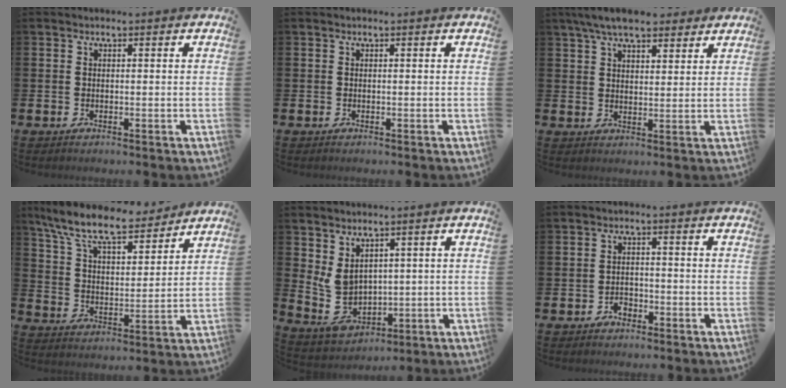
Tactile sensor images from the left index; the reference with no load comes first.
{"total": 0.0}
{"total": 6.9, "force": [6.1, 1.8, 2.7], "torque": [-0.068, -0.012, 0.113]}
{"total": 10.0, "force": [8.7, 2.5, 4.2], "torque": [-0.123, -0.047, 0.155]}
{"total": 4.9, "force": [2.6, 3.4, 2.4], "torque": [-0.059, -0.015, 0.048]}
{"total": 1.7, "force": [-1.3, 1.0, 0.5], "torque": [-0.017, 0.004, -0.027]}